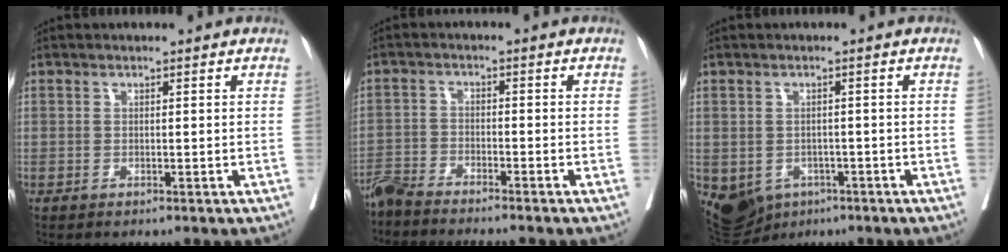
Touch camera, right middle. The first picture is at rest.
{"total": 6.9, "force": [-6.5, -0.4, 2.4], "torque": [-0.027, -0.013, -0.111]}
{"total": 11.3, "force": [-5.0, 9.2, 4.3], "torque": [-0.115, -0.004, -0.059]}